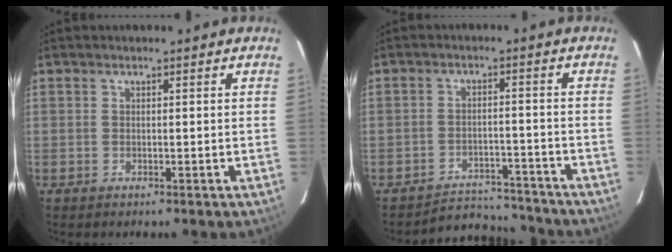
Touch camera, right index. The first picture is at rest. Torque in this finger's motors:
{"motor_torque": [-0.10, -0.09, -0.20, -0.21]}